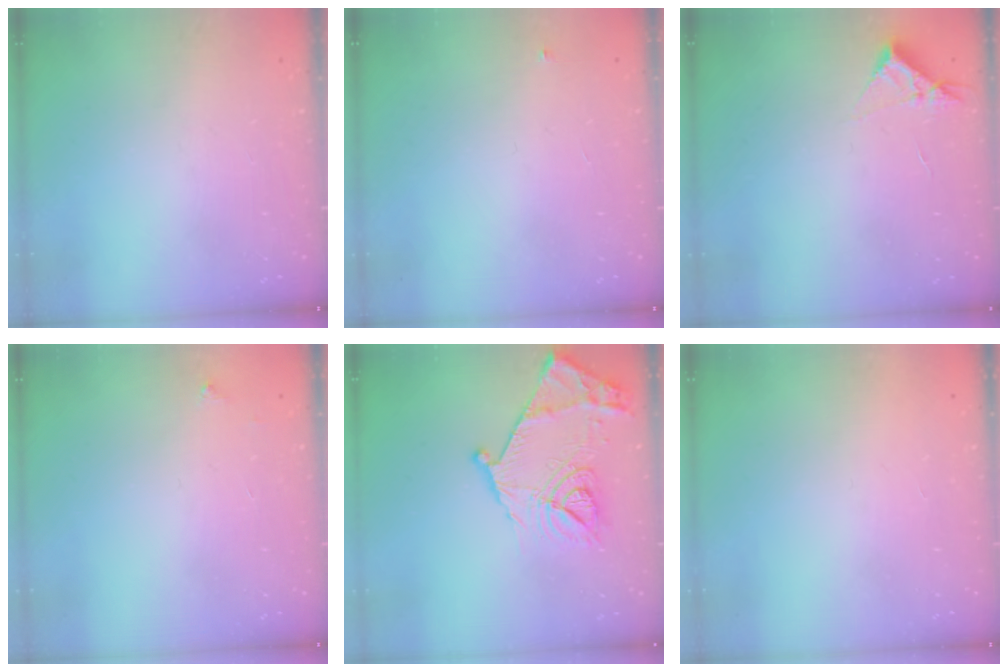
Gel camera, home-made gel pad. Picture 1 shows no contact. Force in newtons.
{"total": 3.0, "press": 2.9, "slide": 0.4}
{"total": 3.4, "press": 3.4, "slide": 0.5}
{"total": 2.5, "press": 2.5, "slide": 0.4}
{"total": 19.0, "press": 19.0, "slide": 0.7}
{"total": 1.6, "press": 1.6, "slide": 0.1}